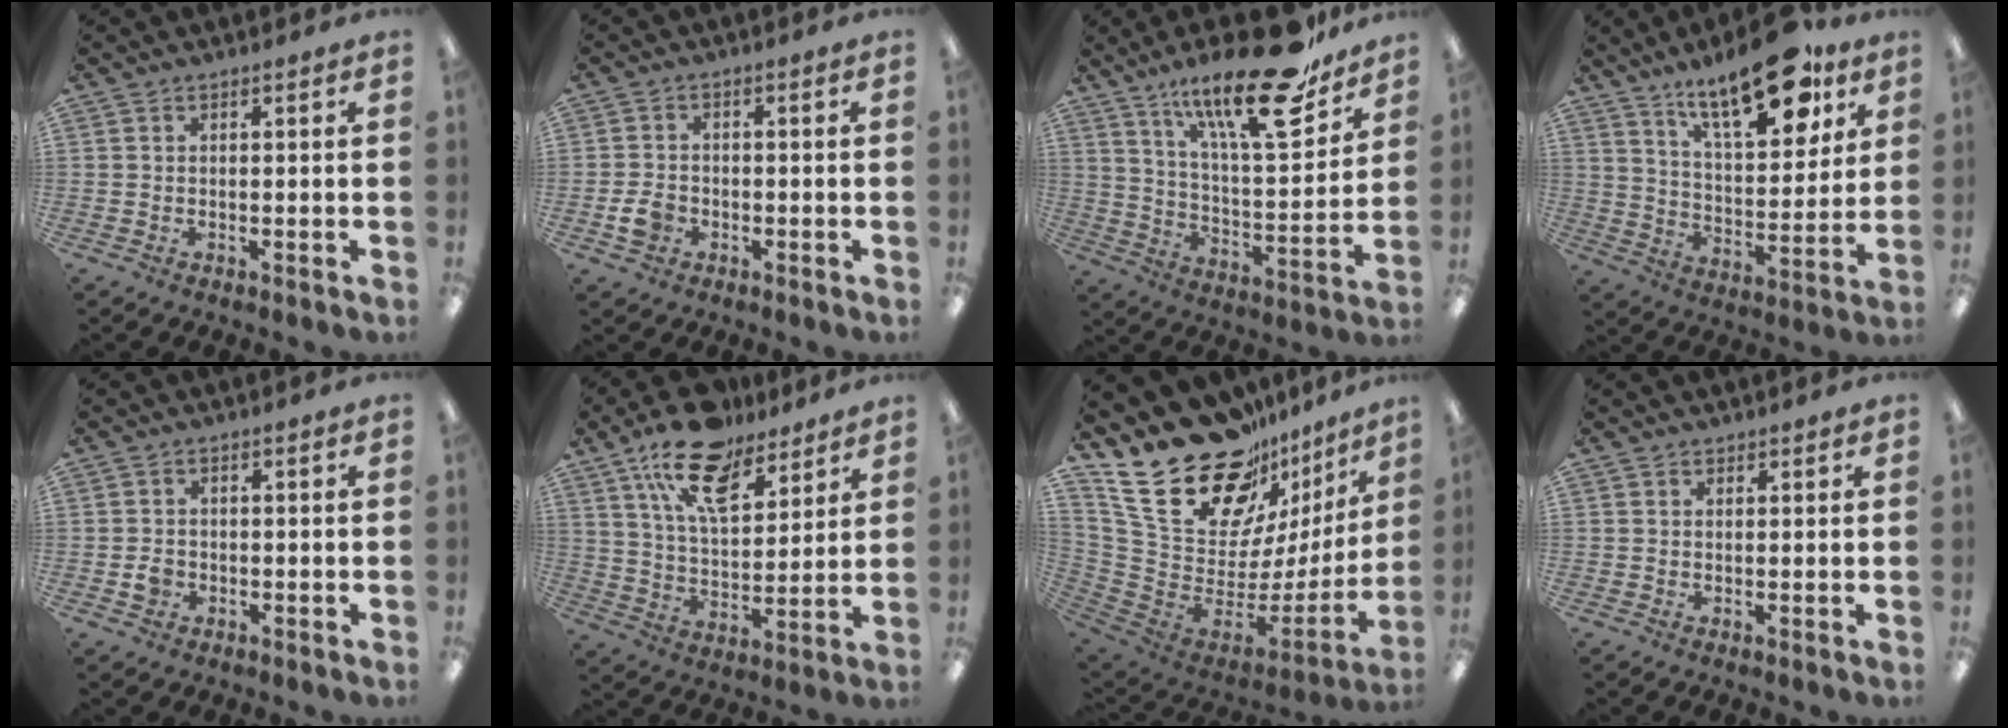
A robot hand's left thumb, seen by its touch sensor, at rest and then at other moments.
{"total": 4.2, "force": [-1.6, 3.3, 2.1], "torque": [-0.036, 0.008, -0.028]}
{"total": 24.2, "force": [16.7, 6.8, 16.1], "torque": [-0.254, -0.099, 0.270]}
{"total": 19.7, "force": [13.6, 7.3, 12.3], "torque": [-0.187, -0.074, 0.223]}
{"total": 2.6, "force": [-0.7, 2.3, 1.0], "torque": [-0.015, 0.004, -0.013]}
{"total": 16.7, "force": [11.5, 7.8, 9.2], "torque": [-0.155, -0.053, 0.204]}
{"total": 28.6, "force": [18.1, 15.3, 16.0], "torque": [-0.262, -0.123, 0.354]}
{"total": 1.0, "force": [0.8, 0.6, -0.1], "torque": [0.009, -0.003, 0.014]}